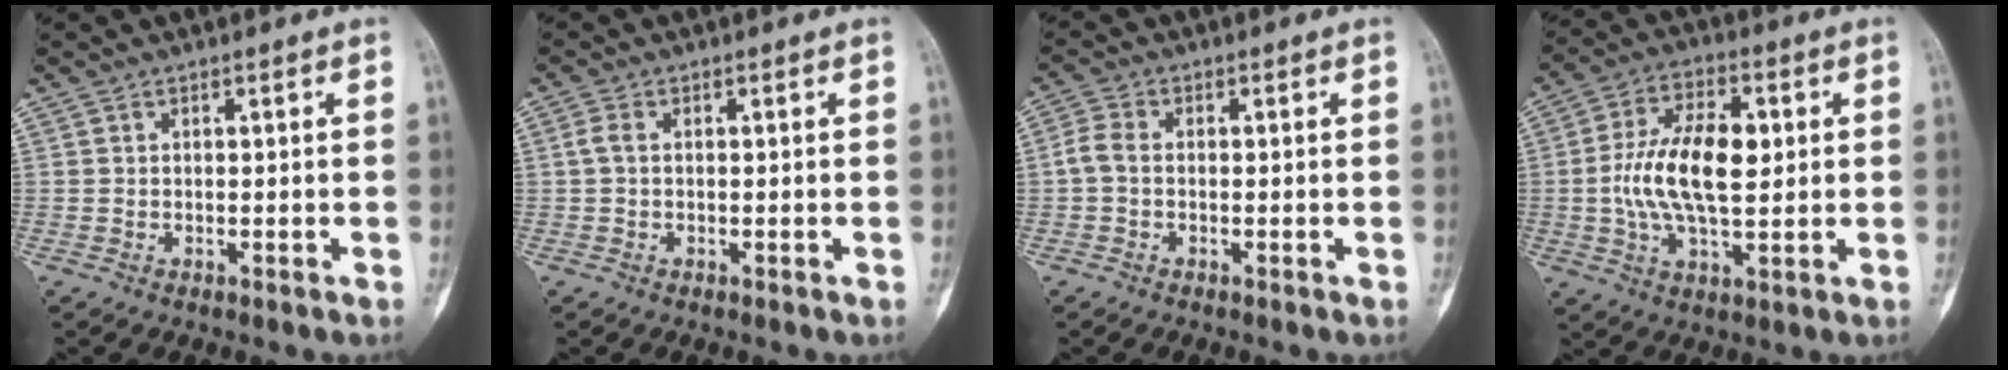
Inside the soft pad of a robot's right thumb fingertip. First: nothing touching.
{"total": 1.7, "force": [0.1, 0.9, 1.4], "torque": [-0.035, 0.001, -0.002]}
{"total": 3.0, "force": [-0.4, 1.8, 2.3], "torque": [-0.055, 0.006, -0.017]}
{"total": 14.2, "force": [0.8, 7.0, 12.3], "torque": [-0.226, 0.011, 0.012]}